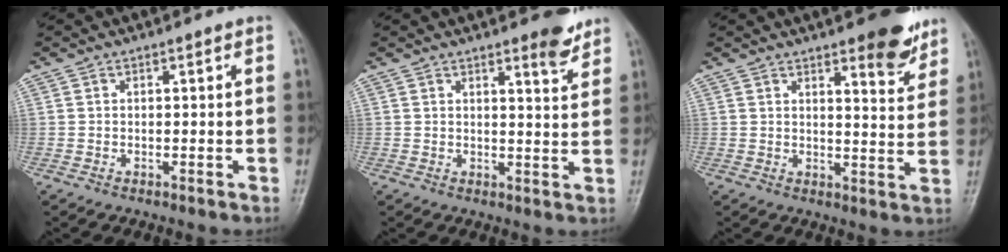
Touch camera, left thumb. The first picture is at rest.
{"total": 4.5, "force": [3.4, 1.0, 2.8], "torque": [-0.026, -0.027, 0.044]}
{"total": 8.5, "force": [5.8, 2.4, 5.7], "torque": [-0.051, -0.036, 0.075]}